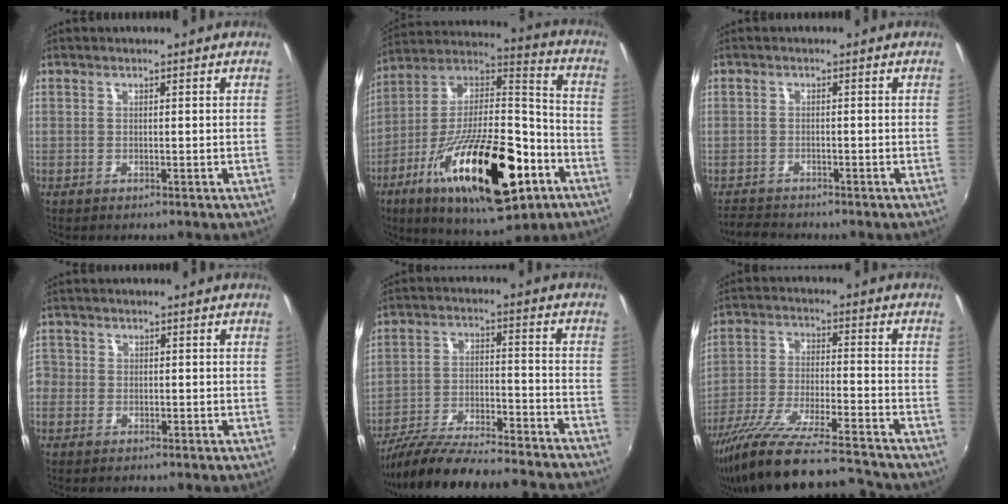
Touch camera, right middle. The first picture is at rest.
{"total": 28.4, "force": [-12.5, 10.3, 23.4], "torque": [-0.400, -0.026, -0.198]}
{"total": 3.0, "force": [-2.7, 1.4, 0.0], "torque": [-0.009, 0.005, -0.055]}
{"total": 4.1, "force": [-2.2, 3.3, 1.0], "torque": [-0.034, 0.002, -0.047]}
{"total": 25.9, "force": [-23.2, 3.6, 11.1], "torque": [-0.194, -0.037, -0.338]}
{"total": 21.7, "force": [-18.8, 1.4, 10.6], "torque": [-0.197, -0.052, -0.314]}